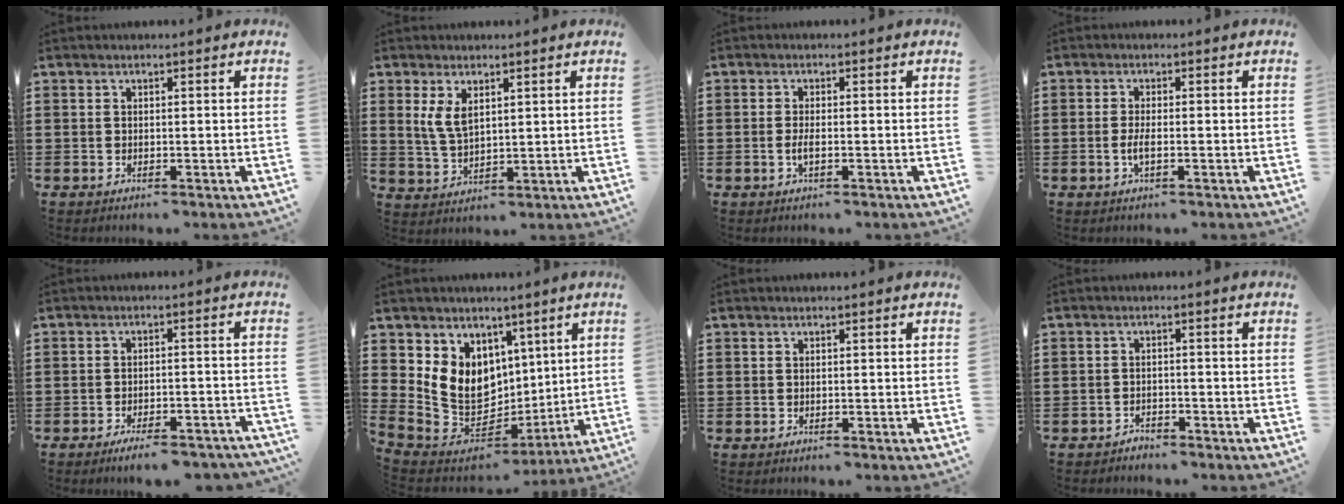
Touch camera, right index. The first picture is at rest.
{"total": 4.3, "force": [1.7, 2.3, 3.2], "torque": [-0.076, 0.003, 0.029]}
{"total": 2.0, "force": [-0.5, 0.5, 1.8], "torque": [-0.041, -0.004, -0.012]}
{"total": 2.6, "force": [-0.7, 0.6, 2.4], "torque": [-0.050, -0.004, -0.015]}
{"total": 4.5, "force": [-3.9, 0.4, 2.1], "torque": [-0.033, -0.002, -0.071]}
{"total": 10.7, "force": [2.9, 9.6, 3.8], "torque": [-0.117, -0.032, 0.066]}
{"total": 0.0}
{"total": 1.7, "force": [-1.6, 0.5, 0.0], "torque": [-0.007, 0.003, -0.036]}